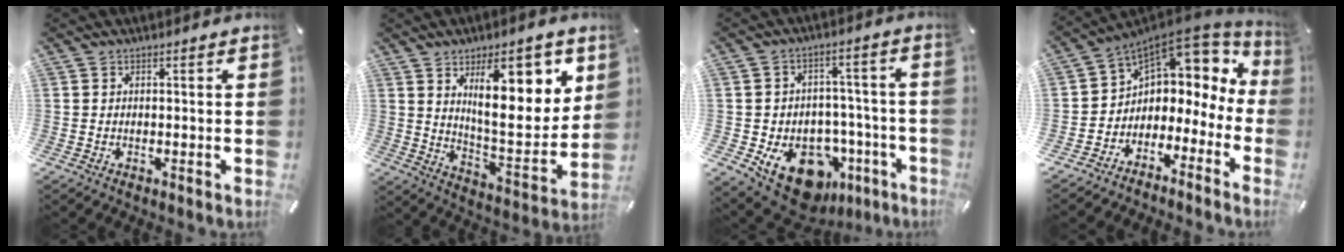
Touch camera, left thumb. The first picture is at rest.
{"total": 17.2, "force": [8.3, 6.9, 13.4], "torque": [-0.181, -0.045, 0.132]}
{"total": 15.8, "force": [-8.2, 10.5, 8.5], "torque": [-0.109, 0.048, -0.124]}
{"total": 4.9, "force": [2.2, 4.2, 1.2], "torque": [-0.035, -0.042, 0.038]}